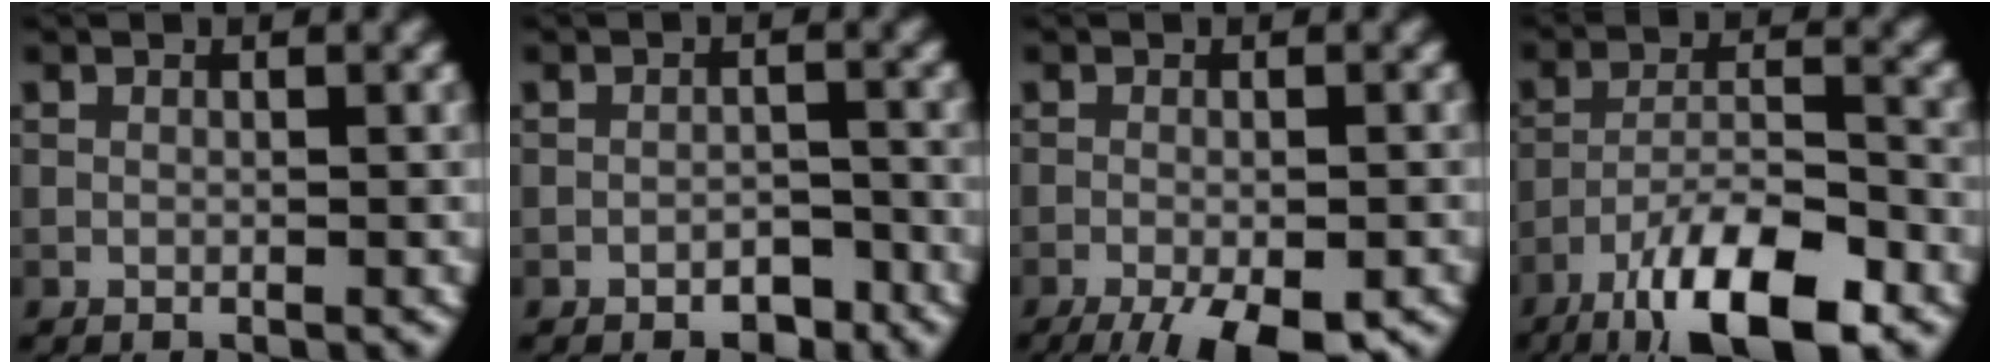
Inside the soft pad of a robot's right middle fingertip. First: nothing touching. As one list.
[{"total": 2.0, "force": [-1.4, 1.0, 1.0], "torque": [-0.011, 0.006, -0.023]}, {"total": 7.4, "force": [-4.8, 2.2, 5.2], "torque": [-0.081, -0.029, -0.068]}, {"total": 11.0, "force": [-7.4, 3.1, 7.6], "torque": [-0.130, 0.002, -0.135]}]